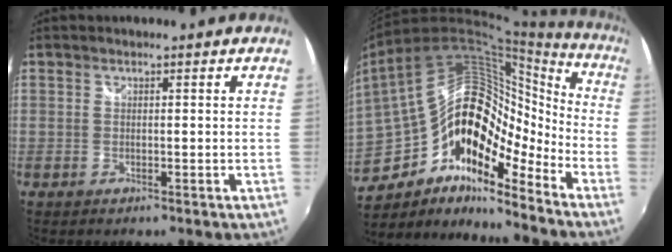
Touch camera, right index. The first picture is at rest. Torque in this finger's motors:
{"motor_torque": [0.61, -0.44, 0.76, 0.12]}